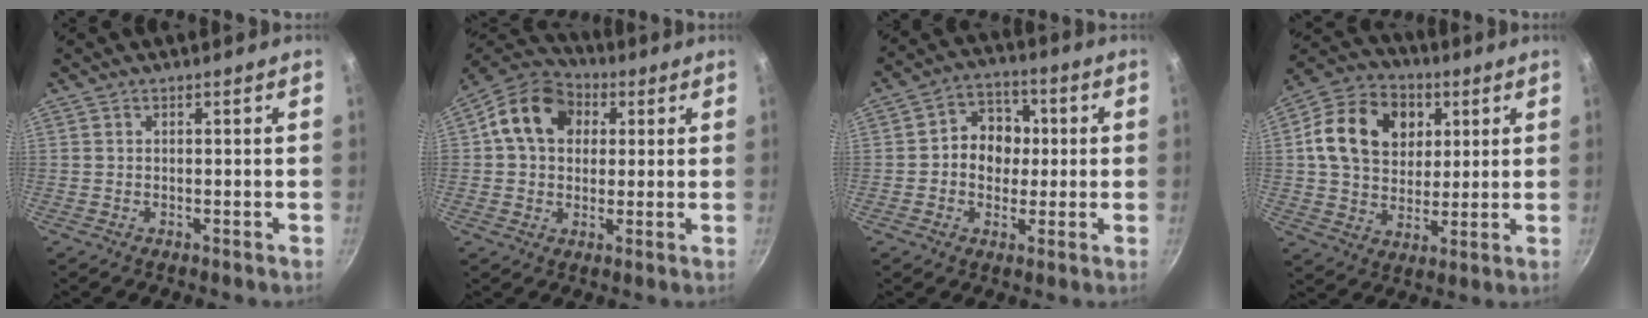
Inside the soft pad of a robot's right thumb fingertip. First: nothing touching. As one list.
[{"total": 13.6, "force": [3.2, 10.7, 7.7], "torque": [-0.108, 0.022, 0.035]}, {"total": 9.3, "force": [0.4, 7.9, 5.0], "torque": [-0.032, 0.014, -0.006]}, {"total": 17.1, "force": [4.6, 13.2, 9.9], "torque": [-0.149, 0.005, 0.068]}]